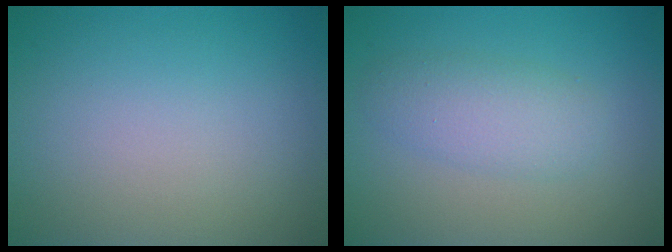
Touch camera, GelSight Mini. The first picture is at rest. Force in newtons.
{"total": 2.4, "press": 2.3, "slide": 0.1}